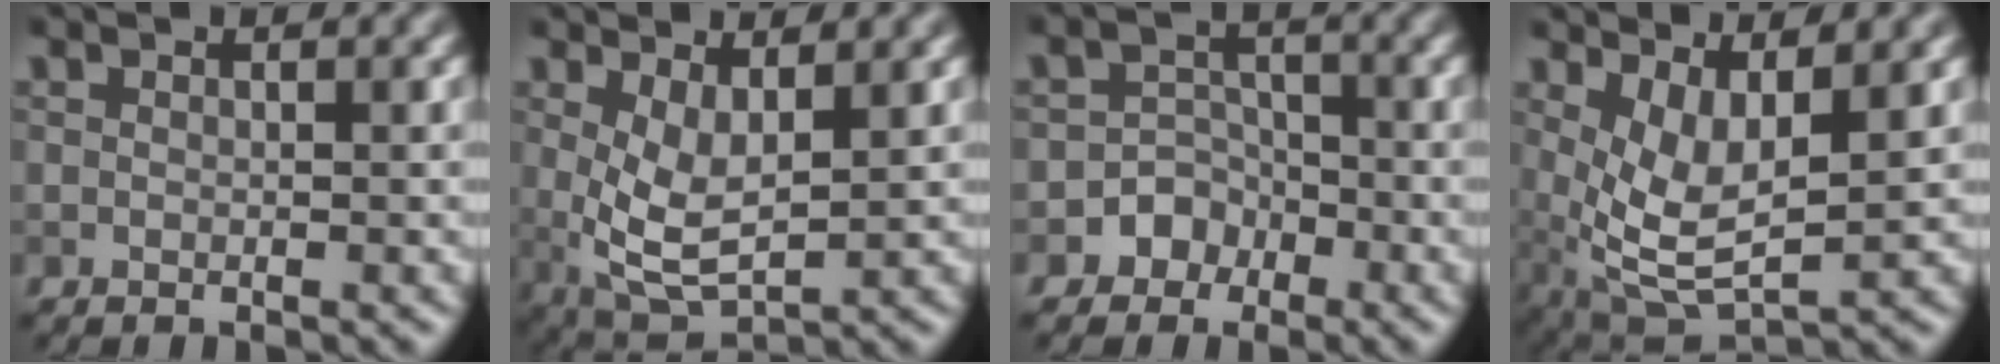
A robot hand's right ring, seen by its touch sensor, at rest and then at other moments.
{"total": 4.5, "force": [1.1, 1.9, 4.0], "torque": [-0.089, -0.014, 0.026]}
{"total": 3.2, "force": [-1.8, 2.6, 0.2], "torque": [0.035, 0.013, -0.043]}
{"total": 5.4, "force": [1.4, 2.2, 4.7], "torque": [-0.103, -0.018, 0.034]}